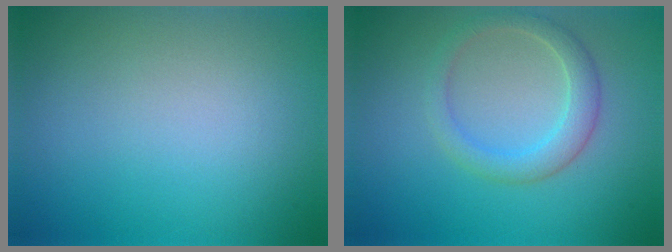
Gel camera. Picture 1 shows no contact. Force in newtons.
{"total": 2.7, "press": 2.7, "slide": 0.2}